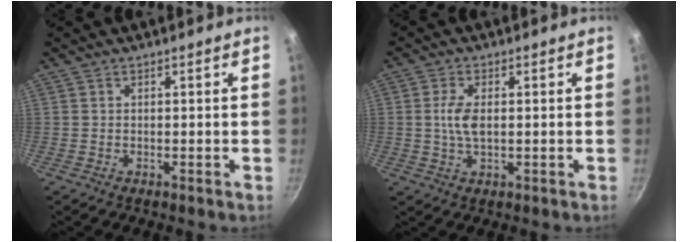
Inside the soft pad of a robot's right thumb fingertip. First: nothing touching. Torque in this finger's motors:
{"motor_torque": [0.87, 1.14, 0.77, -0.35, 0.04]}